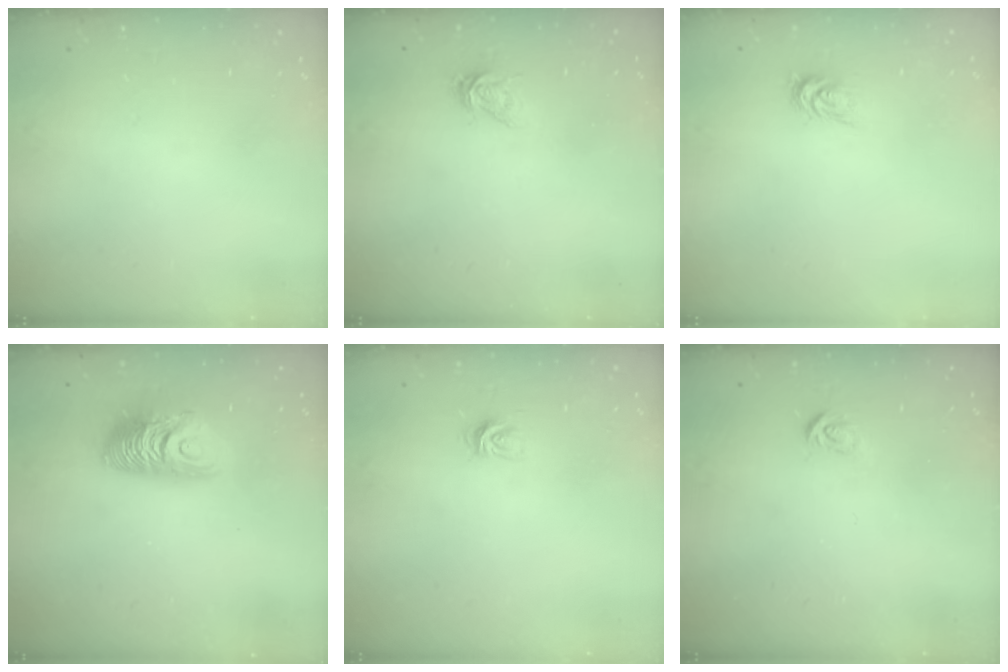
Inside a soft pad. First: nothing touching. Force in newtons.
{"total": 6.8, "press": 6.8, "slide": 0.8}
{"total": 3.3, "press": 3.3, "slide": 0.5}
{"total": 11.3, "press": 11.3, "slide": 1.1}
{"total": 3.3, "press": 3.3, "slide": 0.4}
{"total": 2.6, "press": 2.6, "slide": 0.3}